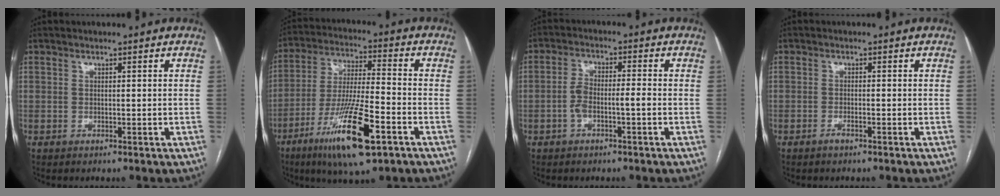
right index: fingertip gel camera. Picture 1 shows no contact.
{"total": 15.9, "force": [-8.0, 2.0, 13.5], "torque": [-0.262, -0.028, -0.139]}
{"total": 4.5, "force": [-1.5, 1.3, 4.1], "torque": [-0.084, 0.020, -0.025]}
{"total": 1.1, "force": [-0.8, 0.2, 0.7], "torque": [-0.014, 0.000, -0.013]}